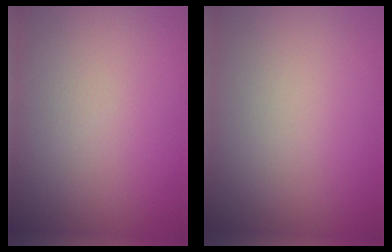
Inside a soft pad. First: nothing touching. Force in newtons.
{"total": 0.0}